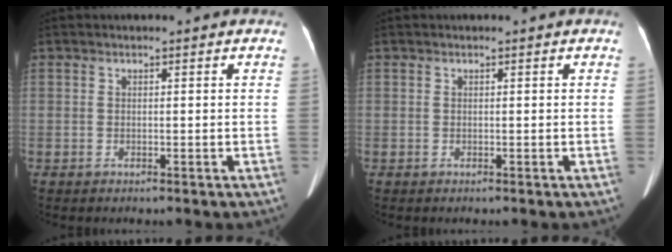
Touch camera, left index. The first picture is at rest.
{"total": 0.0}